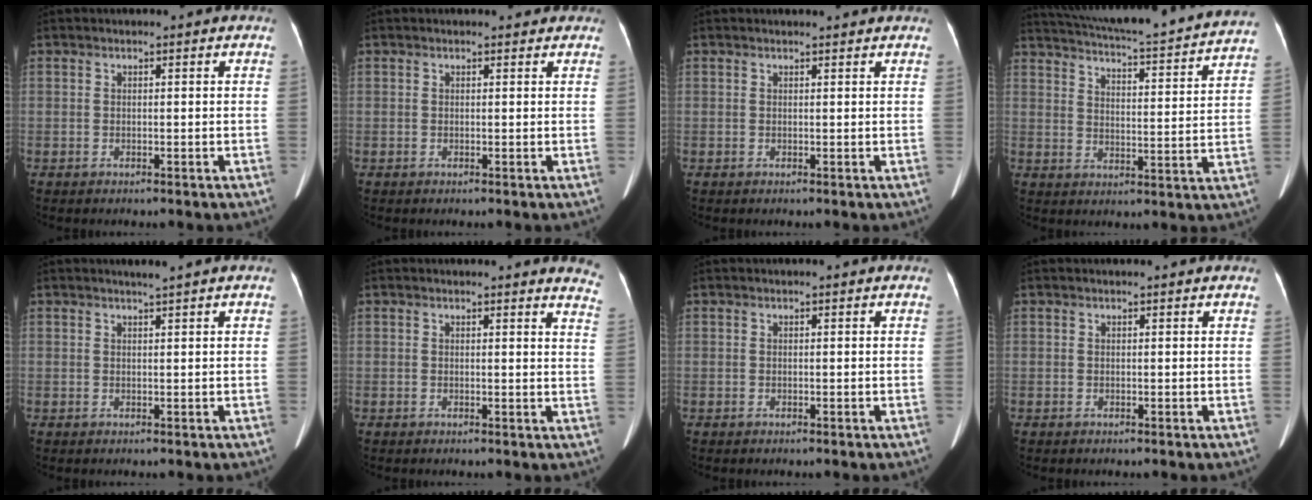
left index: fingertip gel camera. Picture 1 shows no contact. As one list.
[{"total": 1.5, "force": [1.3, 0.7, 0.2], "torque": [-0.006, 0.004, 0.006]}, {"total": 2.4, "force": [2.3, 0.1, 0.6], "torque": [-0.009, 0.011, 0.026]}, {"total": 24.4, "force": [22.4, 1.0, 9.6], "torque": [-0.164, -0.031, 0.292]}, {"total": 1.1, "force": [0.9, -0.4, 0.6], "torque": [-0.015, -0.005, 0.020]}, {"total": 5.6, "force": [5.5, 0.2, 0.9], "torque": [-0.001, -0.039, 0.025]}, {"total": 0.0}, {"total": 1.1, "force": [1.0, 0.1, 0.4], "torque": [-0.011, 0.012, 0.013]}]